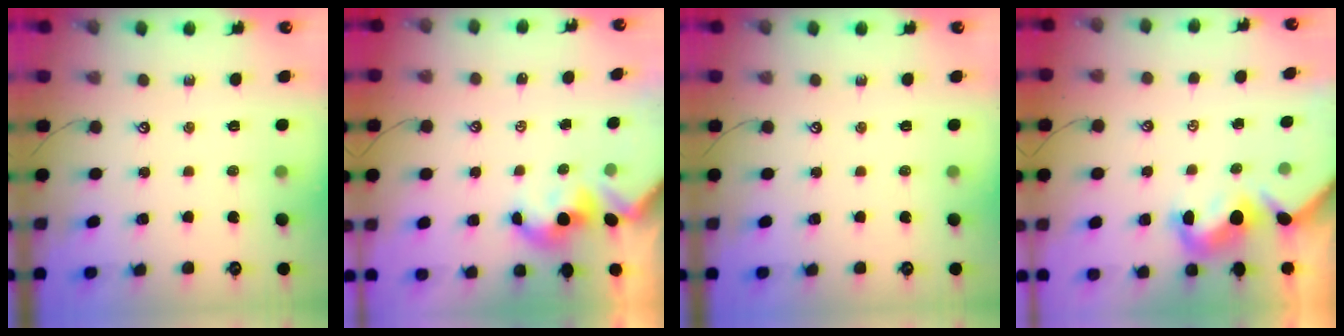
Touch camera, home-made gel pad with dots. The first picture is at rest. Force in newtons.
{"total": 1.6, "press": 1.5, "slide": 0.4}
{"total": 0.0}
{"total": 1.5, "press": 1.2, "slide": 0.9}